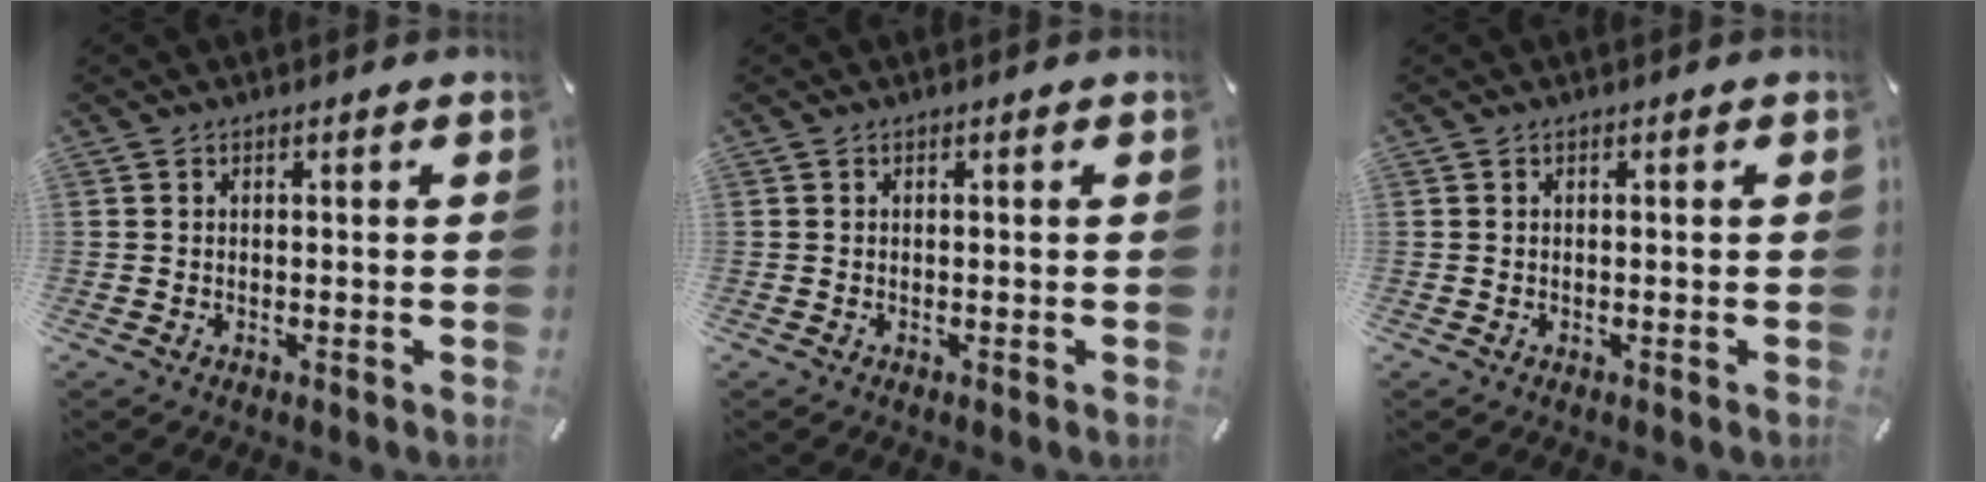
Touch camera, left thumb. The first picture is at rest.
{"total": 0.0}
{"total": 0.0}